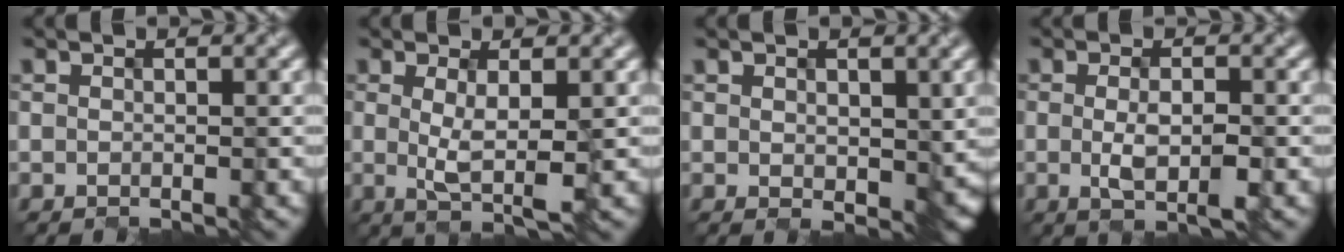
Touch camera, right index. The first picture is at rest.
{"total": 3.2, "force": [-0.3, 0.7, 3.1], "torque": [-0.063, -0.009, 0.005]}
{"total": 3.0, "force": [0.9, 1.7, 2.2], "torque": [-0.042, -0.004, 0.028]}
{"total": 3.0, "force": [-0.9, 0.7, 2.7], "torque": [-0.057, -0.004, -0.011]}